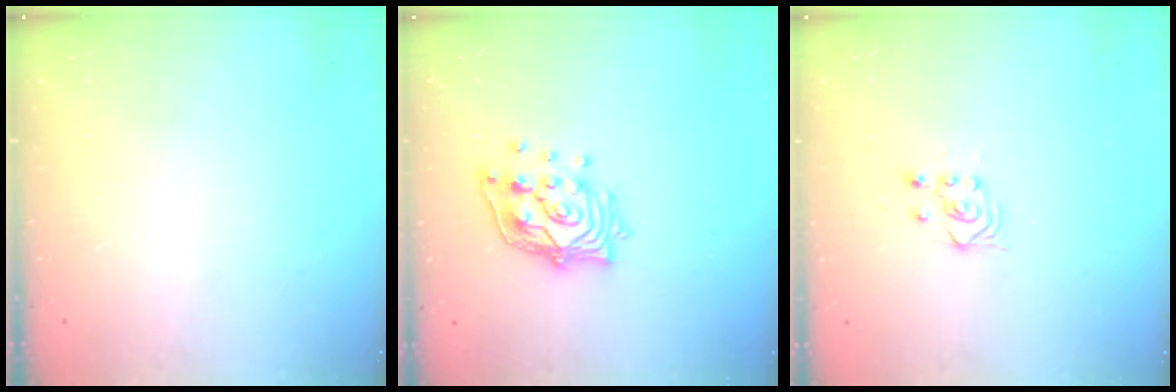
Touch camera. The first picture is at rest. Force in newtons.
{"total": 14.0, "press": 13.9, "slide": 1.3}
{"total": 3.3, "press": 3.0, "slide": 1.4}